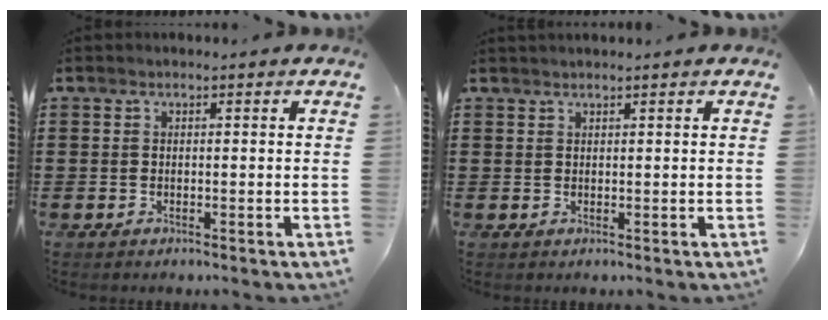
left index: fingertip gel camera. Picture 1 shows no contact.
{"total": 0.6, "force": [0.6, 0.0, 0.0], "torque": [-0.002, -0.001, 0.013]}